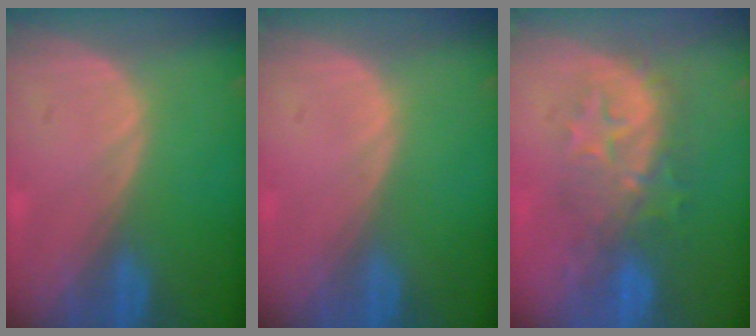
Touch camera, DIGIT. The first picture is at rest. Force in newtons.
{"total": 0.0}
{"total": 8.3, "press": 8.2, "slide": 1.1}